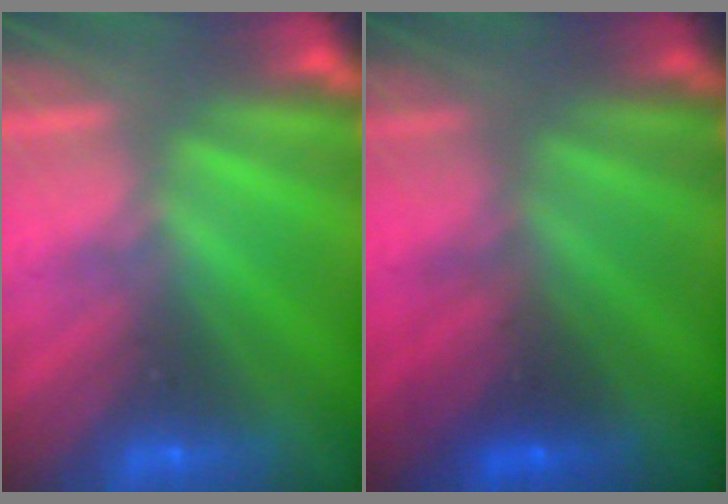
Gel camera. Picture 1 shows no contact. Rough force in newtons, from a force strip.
{"total": 1.7}